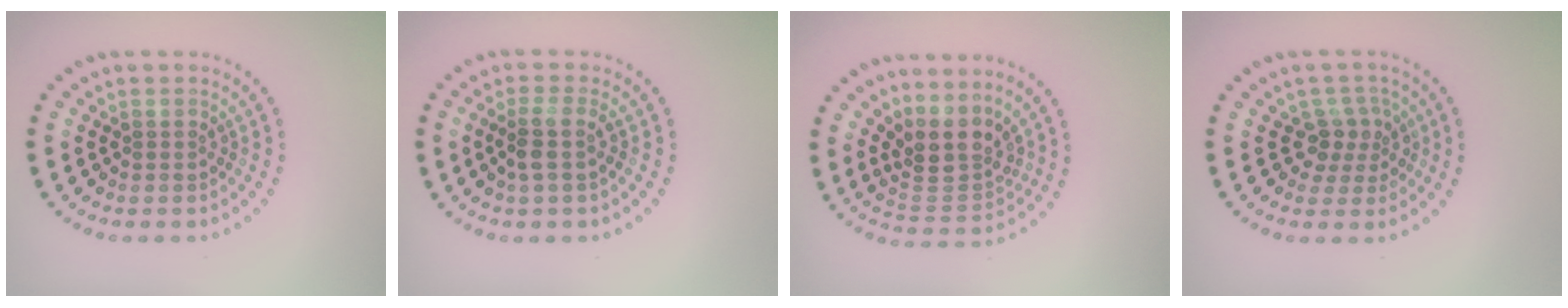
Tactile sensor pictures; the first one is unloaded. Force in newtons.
{"total": 2.2, "press": 1.8, "slide": 1.2}
{"total": 3.8, "press": 2.9, "slide": 2.4}
{"total": 2.6, "press": 2.0, "slide": 1.6}